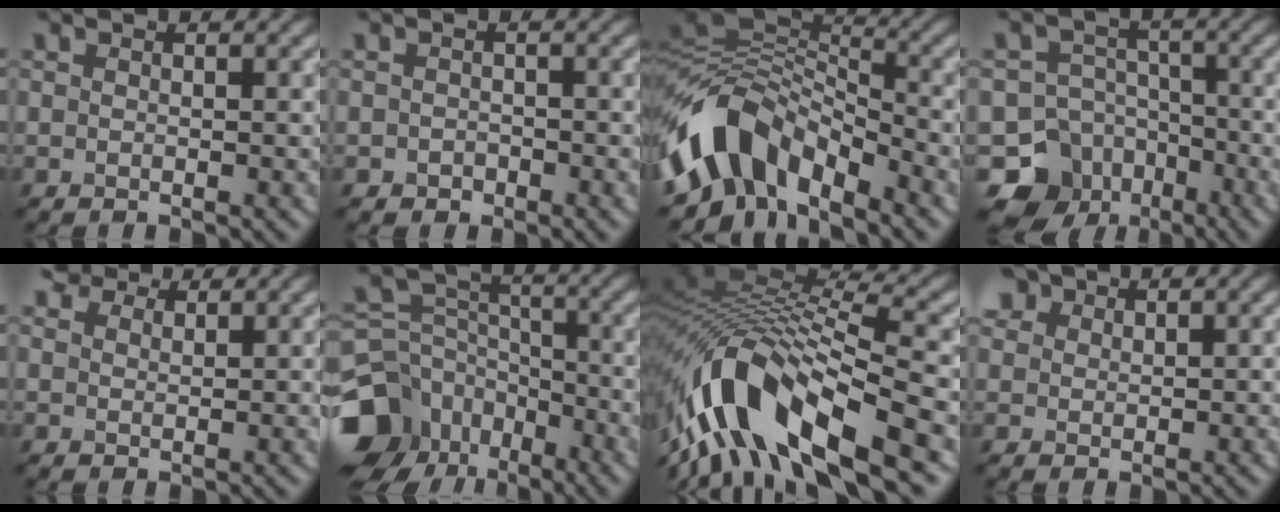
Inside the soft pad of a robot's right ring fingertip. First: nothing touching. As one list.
[{"total": 1.1, "force": [-0.6, 0.9, 0.3], "torque": [0.000, -0.001, -0.011]}, {"total": 8.4, "force": [-4.3, 4.9, 5.2], "torque": [-0.080, 0.005, -0.092]}, {"total": 11.5, "force": [-6.7, 9.1, 2.2], "torque": [-0.040, -0.023, -0.124]}, {"total": 4.3, "force": [3.5, 2.1, 1.4], "torque": [-0.044, -0.002, 0.060]}, {"total": 13.6, "force": [-8.0, 10.2, 4.3], "torque": [-0.123, -0.031, -0.138]}, {"total": 13.6, "force": [-6.7, 5.4, 10.5], "torque": [-0.205, 0.023, -0.116]}, {"total": 3.2, "force": [2.1, 2.2, 1.2], "torque": [-0.036, 0.007, 0.039]}]